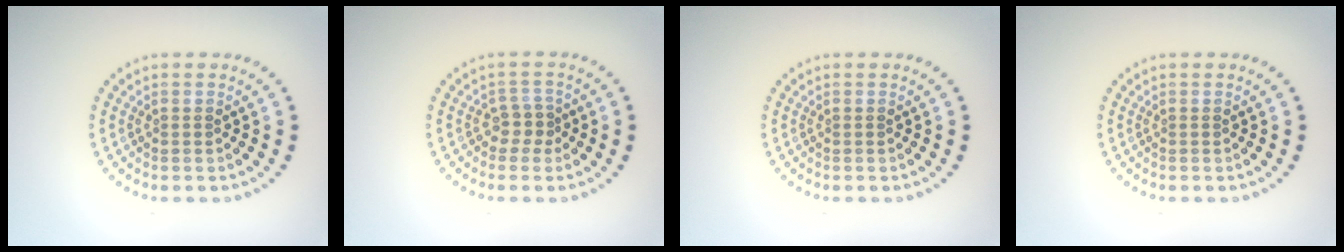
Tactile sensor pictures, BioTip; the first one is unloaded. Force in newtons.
{"total": 1.6, "press": 1.3, "slide": 1.0}
{"total": 0.0}
{"total": 0.0}